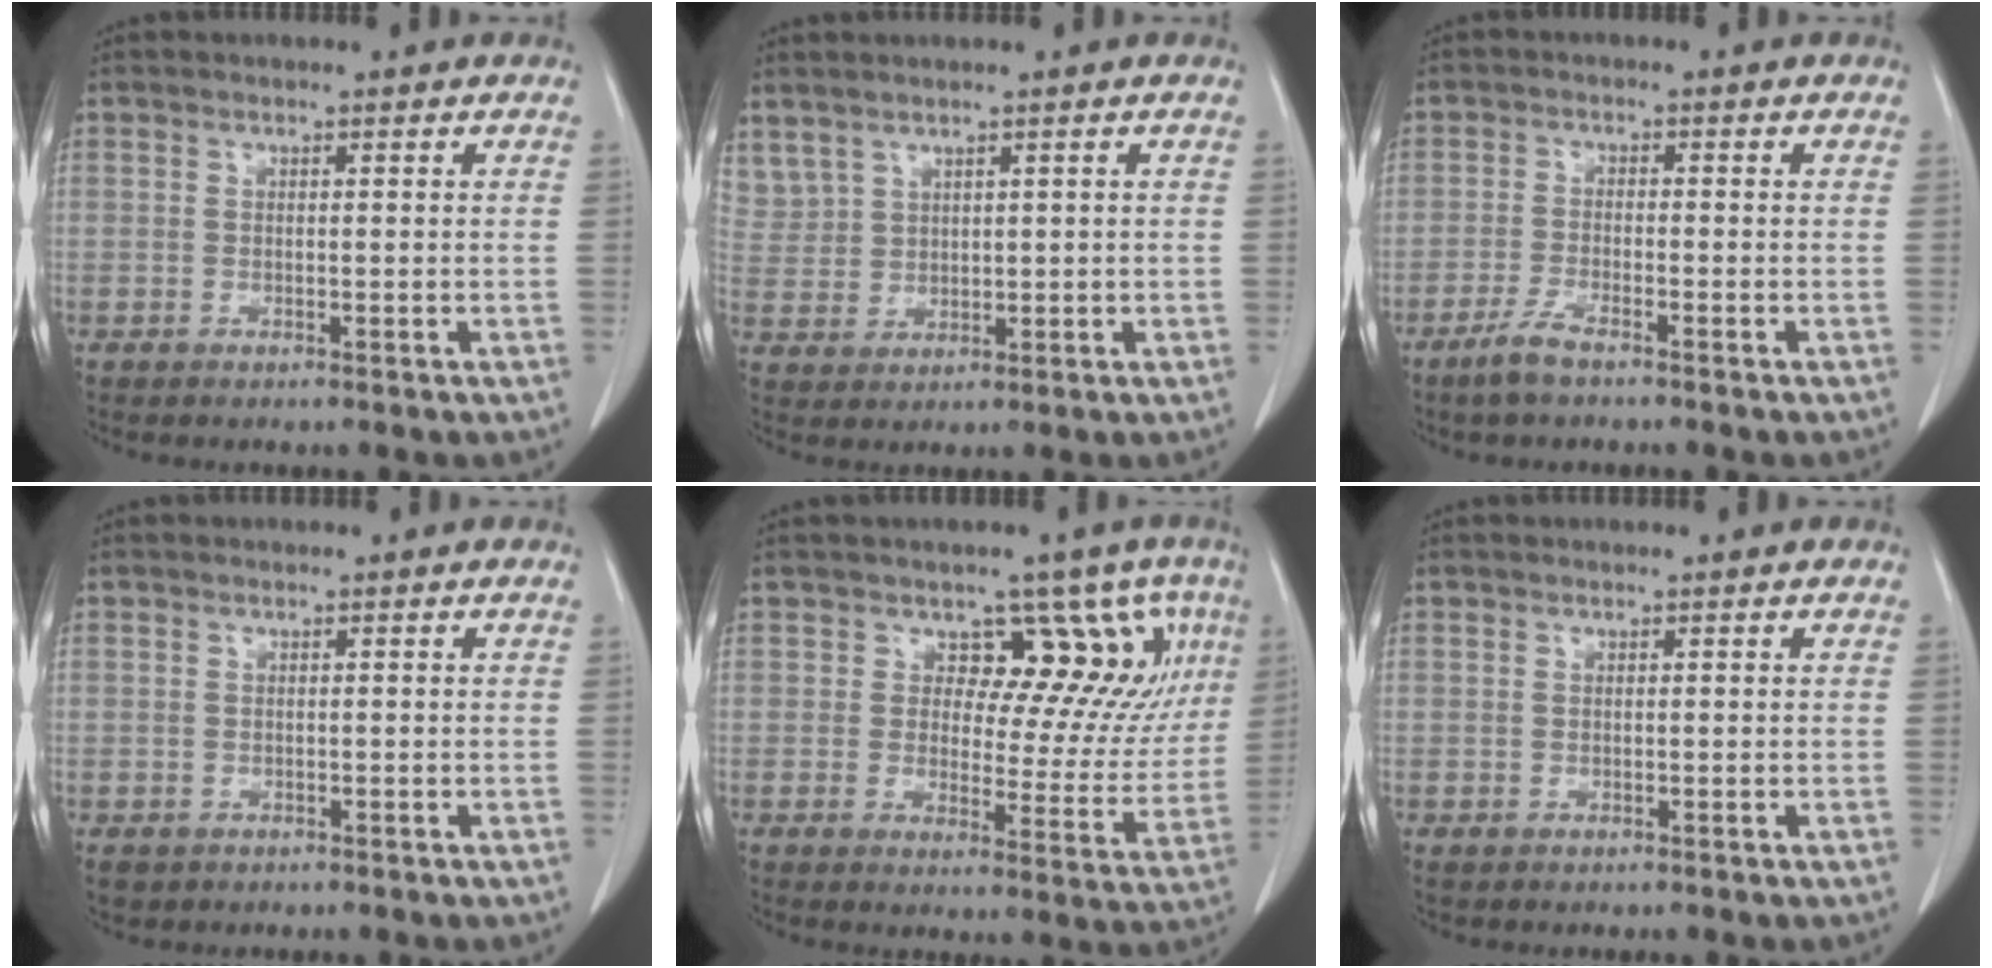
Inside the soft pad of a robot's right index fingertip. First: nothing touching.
{"total": 5.9, "force": [4.0, 4.0, 1.4], "torque": [-0.043, 0.013, 0.098]}
{"total": 3.6, "force": [-2.8, 0.4, 2.2], "torque": [-0.052, -0.004, -0.056]}
{"total": 1.8, "force": [-0.5, 1.7, 0.3], "torque": [-0.006, 0.003, 0.000]}
{"total": 10.5, "force": [5.1, 6.5, 6.6], "torque": [-0.057, 0.008, 0.057]}
{"total": 0.6, "force": [0.0, 0.6, 0.0], "torque": [0.005, 0.004, -0.002]}